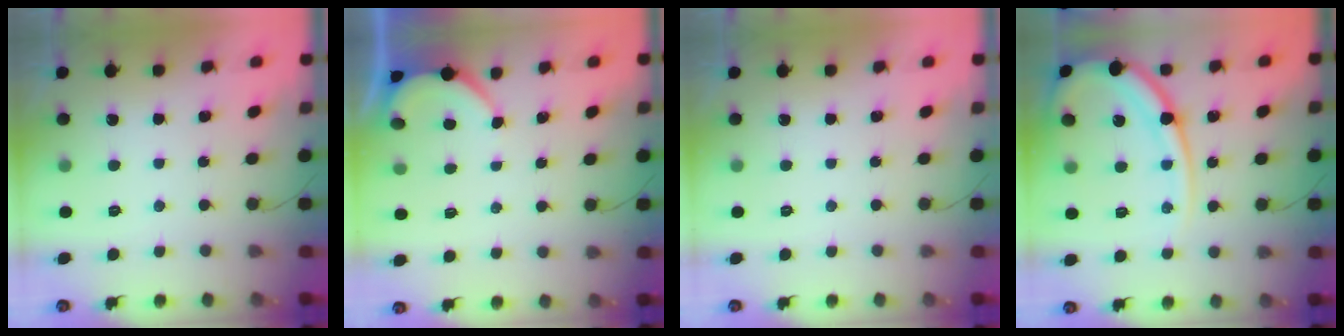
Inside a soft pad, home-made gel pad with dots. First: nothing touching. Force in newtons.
{"total": 2.6, "press": 2.6, "slide": 0.4}
{"total": 0.0}
{"total": 16.8, "press": 16.7, "slide": 1.7}